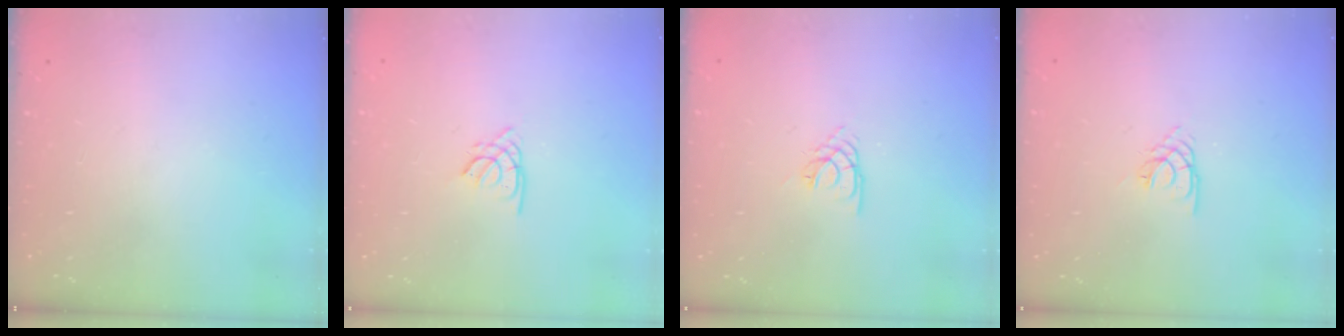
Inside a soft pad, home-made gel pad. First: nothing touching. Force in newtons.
{"total": 1.4, "press": 1.4, "slide": 0.3}
{"total": 1.4, "press": 1.3, "slide": 0.3}
{"total": 1.4, "press": 1.3, "slide": 0.3}